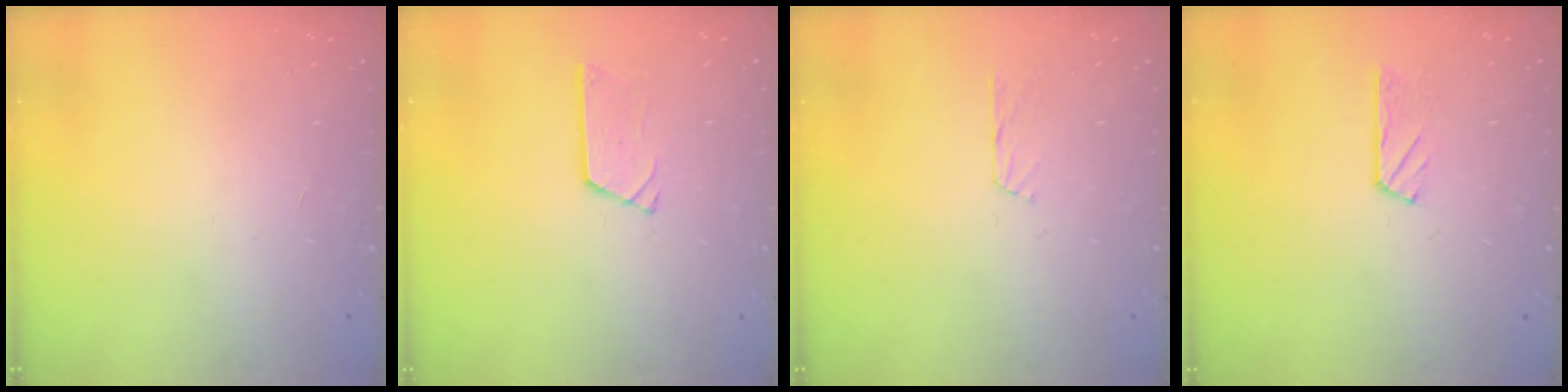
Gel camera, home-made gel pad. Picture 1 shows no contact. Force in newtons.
{"total": 3.0, "press": 3.0, "slide": 0.3}
{"total": 2.7, "press": 2.7, "slide": 0.3}
{"total": 2.9, "press": 2.9, "slide": 0.5}